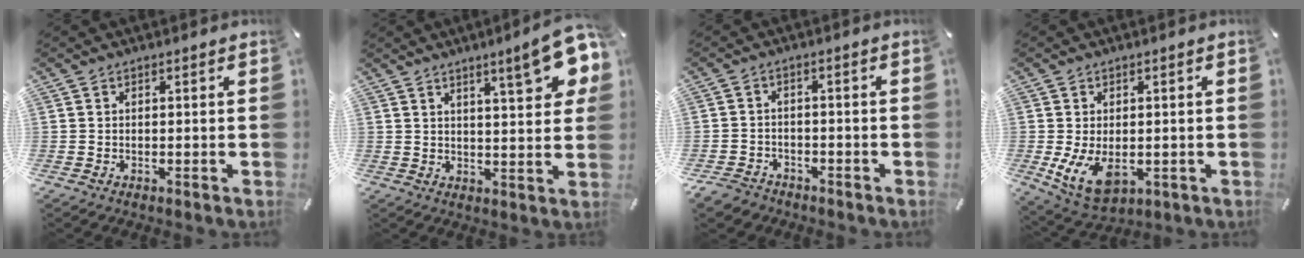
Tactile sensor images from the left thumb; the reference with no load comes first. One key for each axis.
{"total": 13.1, "fx": 7.3, "fy": 3.2, "fz": 10.4, "tx": -0.135, "ty": -0.042, "tz": 0.113}
{"total": 4.5, "fx": -3.6, "fy": 2.5, "fz": 1.1, "tx": -0.034, "ty": 0.014, "tz": -0.074}
{"total": 8.8, "fx": -1.2, "fy": 5.6, "fz": 6.6, "tx": -0.132, "ty": -0.008, "tz": -0.019}